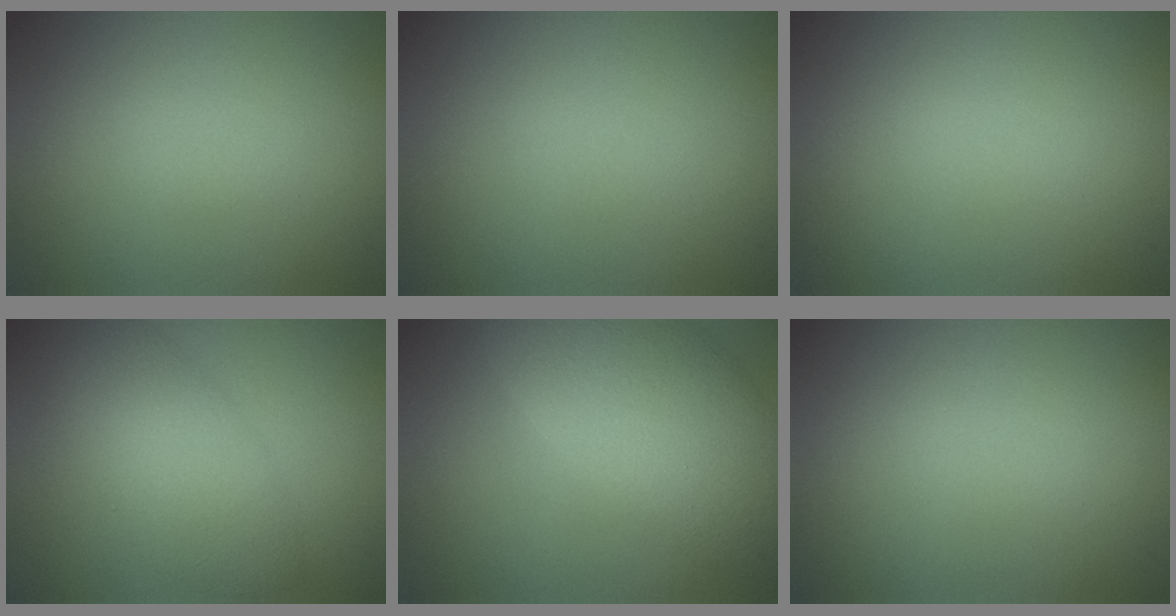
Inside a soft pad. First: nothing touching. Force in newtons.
{"total": 0.0}
{"total": 0.0}
{"total": 5.3, "press": 5.3, "slide": 0.3}
{"total": 8.1, "press": 8.1, "slide": 0.5}
{"total": 0.0}